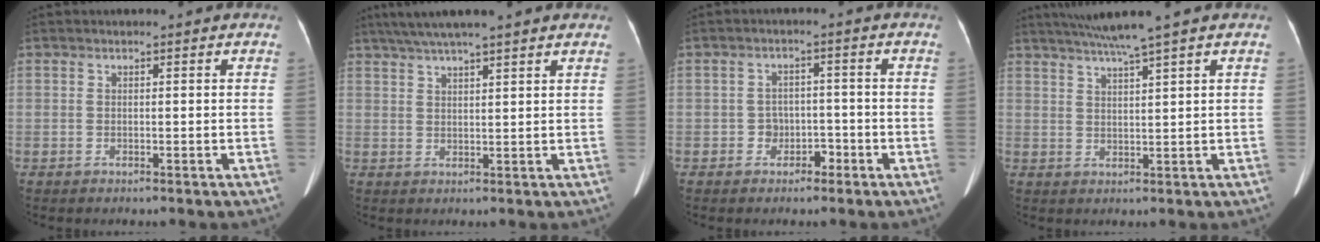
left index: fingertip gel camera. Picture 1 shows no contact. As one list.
[{"total": 10.1, "force": [8.2, 0.3, 5.9], "torque": [-0.099, 0.043, 0.115]}, {"total": 2.9, "force": [-1.5, 2.2, 0.9], "torque": [-0.011, 0.011, -0.023]}, {"total": 5.9, "force": [4.7, -1.5, 3.2], "torque": [-0.054, 0.009, 0.085]}]